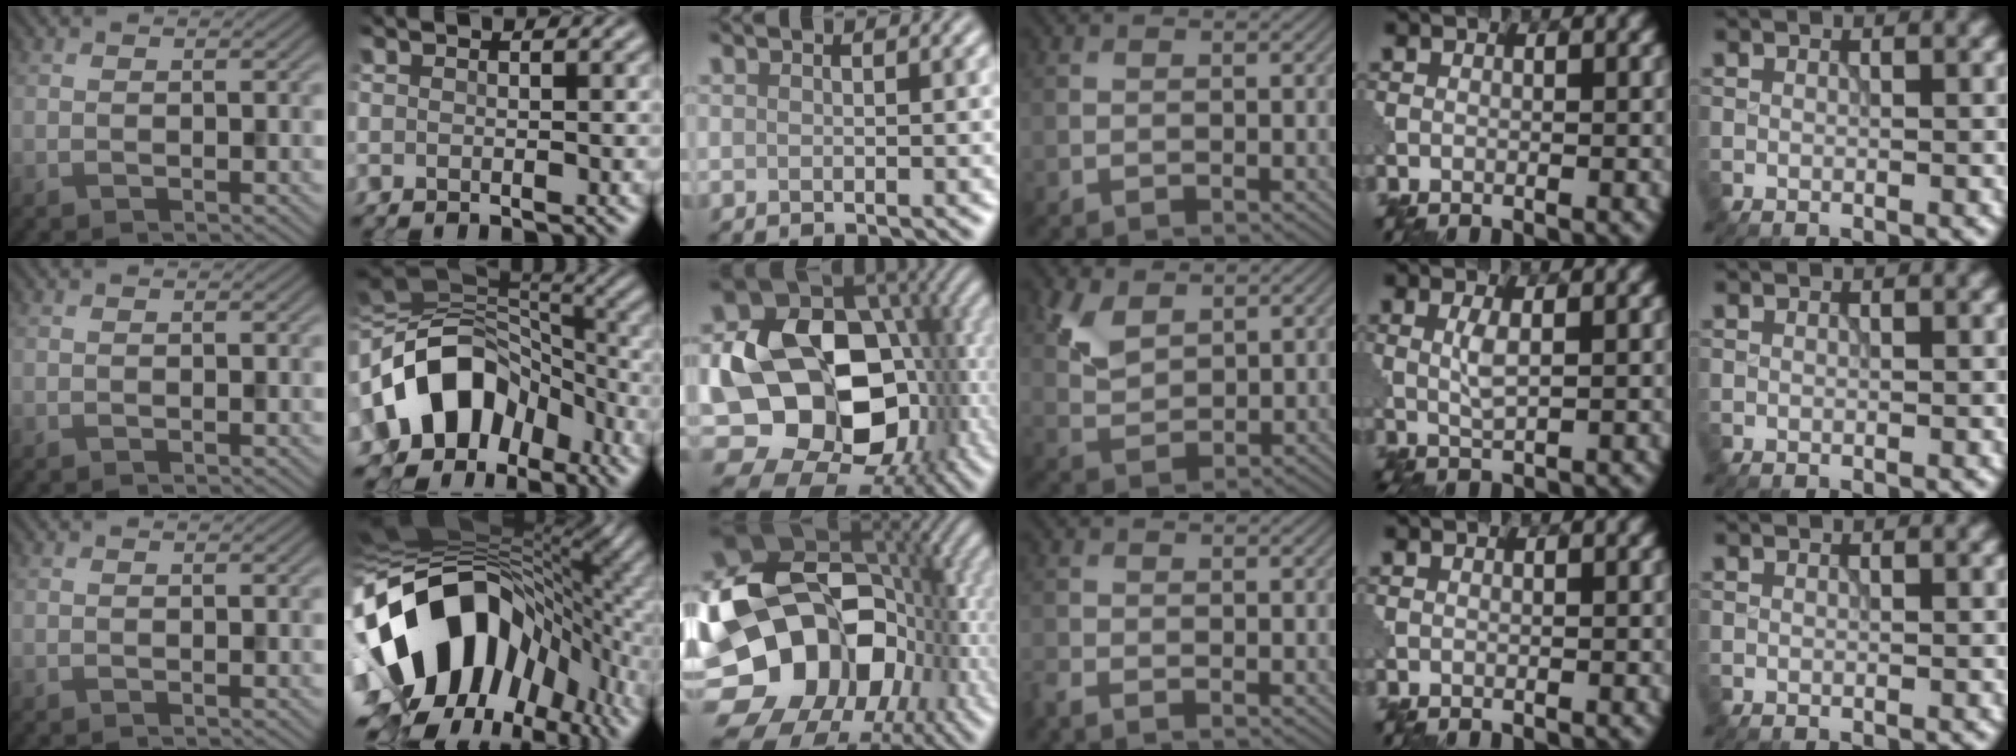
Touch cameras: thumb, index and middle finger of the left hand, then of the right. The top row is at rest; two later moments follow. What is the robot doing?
{"motion": "assemble", "object": "puzzle pieces"}